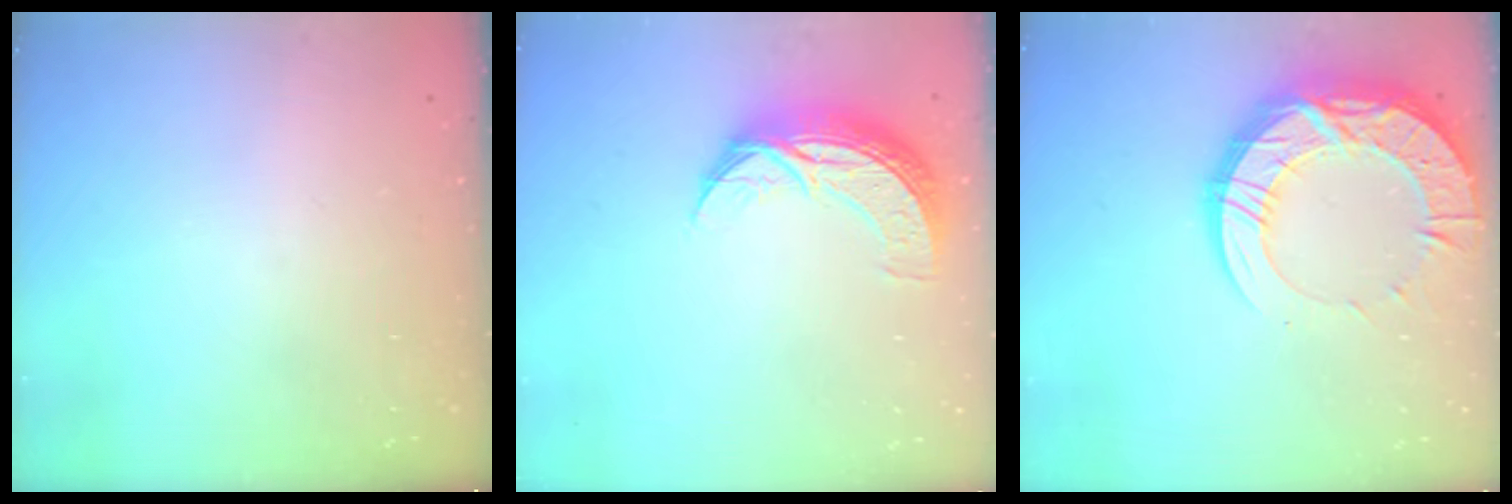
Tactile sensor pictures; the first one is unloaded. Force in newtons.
{"total": 10.1, "press": 10.1, "slide": 0.8}
{"total": 20.3, "press": 20.2, "slide": 1.7}